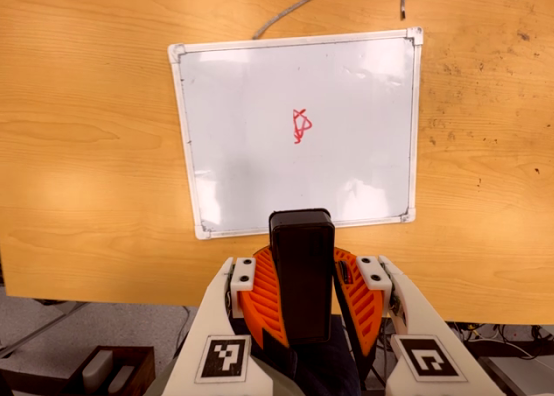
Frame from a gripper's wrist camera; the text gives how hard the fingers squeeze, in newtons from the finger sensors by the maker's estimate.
{"total": 10.8, "left": 10.6, "right": 10.9}